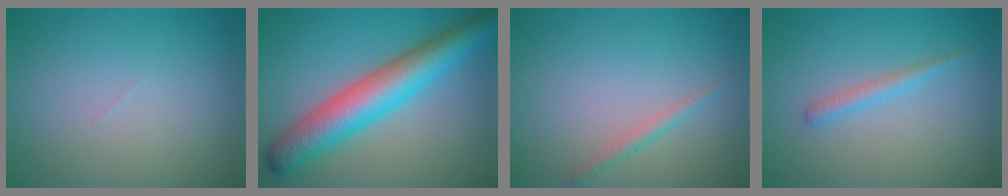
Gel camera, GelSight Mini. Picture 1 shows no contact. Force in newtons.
{"total": 8.1, "press": 8.1, "slide": 0.1}
{"total": 1.2, "press": 1.2, "slide": 0.0}
{"total": 1.4, "press": 1.4, "slide": 0.1}